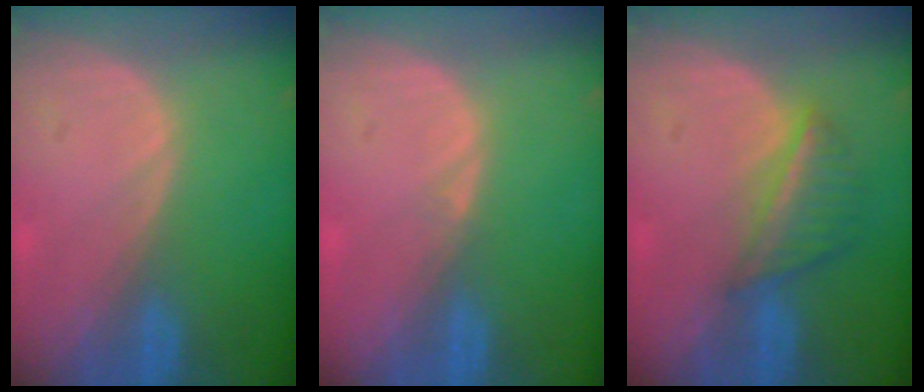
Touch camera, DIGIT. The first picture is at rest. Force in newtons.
{"total": 0.6, "press": 0.4, "slide": 0.5}
{"total": 5.6, "press": 5.2, "slide": 2.1}